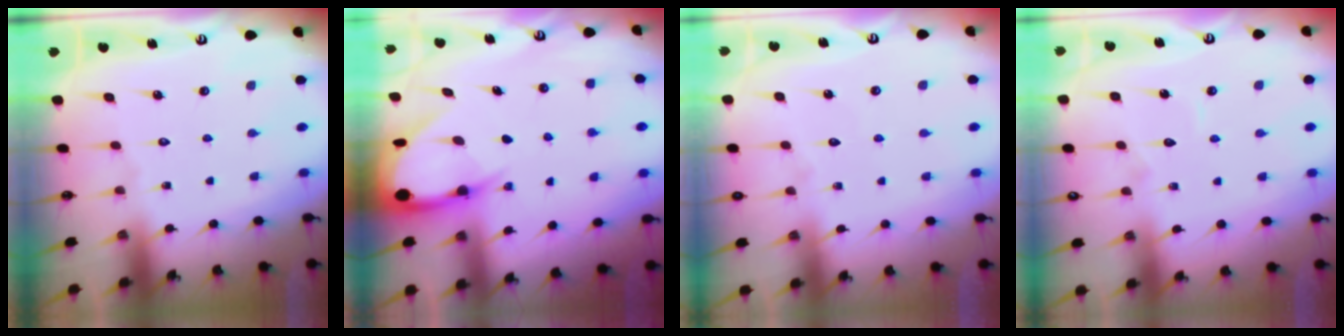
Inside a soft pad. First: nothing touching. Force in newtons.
{"total": 5.8, "press": 5.8, "slide": 0.7}
{"total": 3.0, "press": 3.0, "slide": 0.3}
{"total": 4.7, "press": 4.6, "slide": 0.4}